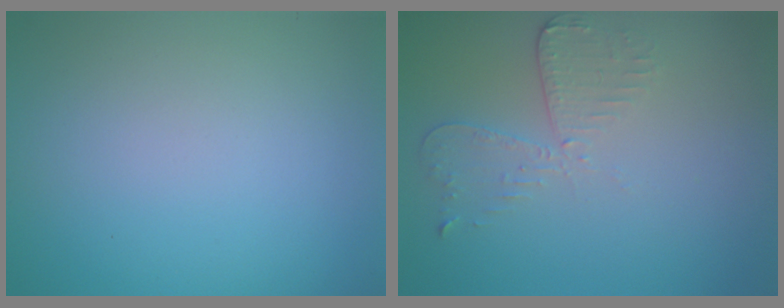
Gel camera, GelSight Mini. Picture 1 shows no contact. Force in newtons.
{"total": 2.6, "press": 2.3, "slide": 1.3}